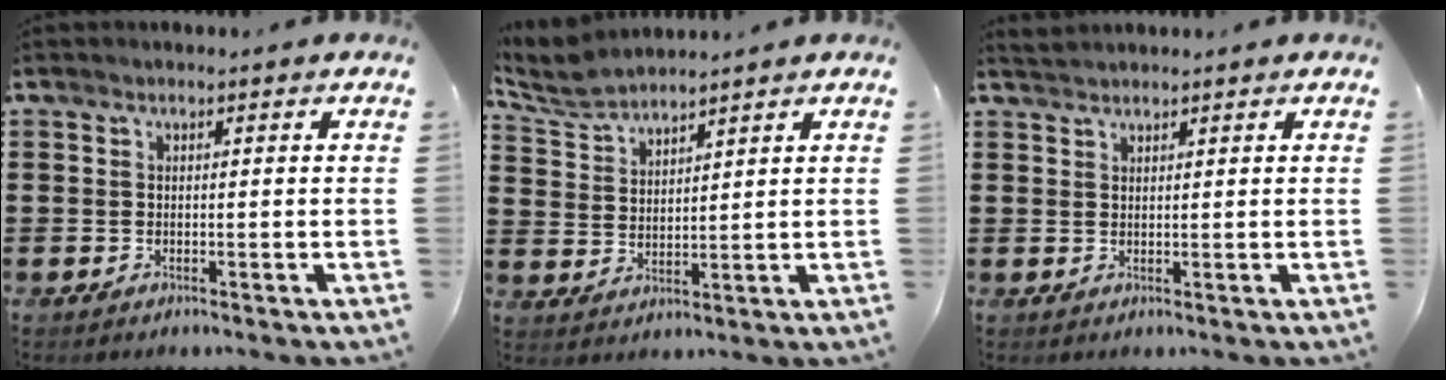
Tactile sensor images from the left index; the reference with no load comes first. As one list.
[{"total": 4.7, "force": [4.5, 0.7, 1.1], "torque": [-0.038, -0.012, 0.082]}, {"total": 1.4, "force": [1.4, 0.2, 0.2], "torque": [-0.007, 0.002, 0.027]}]